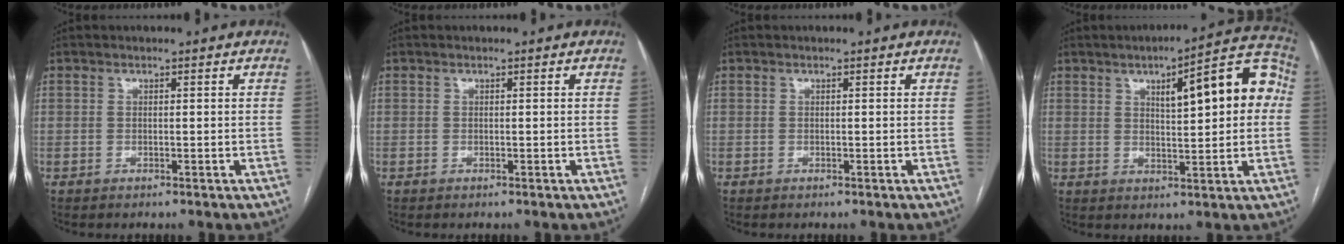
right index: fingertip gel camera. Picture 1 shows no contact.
{"total": 0.0}
{"total": 0.0}
{"total": 13.5, "force": [3.1, 3.3, 12.7], "torque": [-0.161, 0.037, 0.039]}